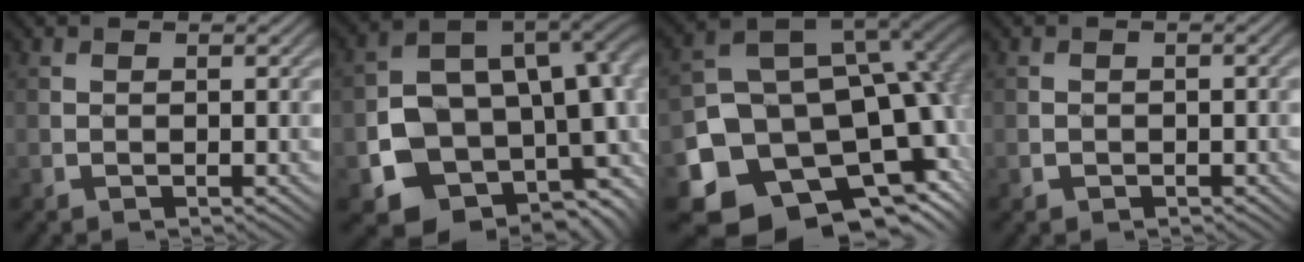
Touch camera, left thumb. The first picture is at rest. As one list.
[{"total": 18.2, "force": [-2.9, 13.3, 12.1], "torque": [-0.177, -0.050, -0.004]}, {"total": 20.0, "force": [-7.2, 14.7, 11.4], "torque": [-0.221, -0.047, -0.084]}, {"total": 1.1, "force": [-0.4, 1.0, 0.3], "torque": [-0.002, -0.002, -0.008]}]